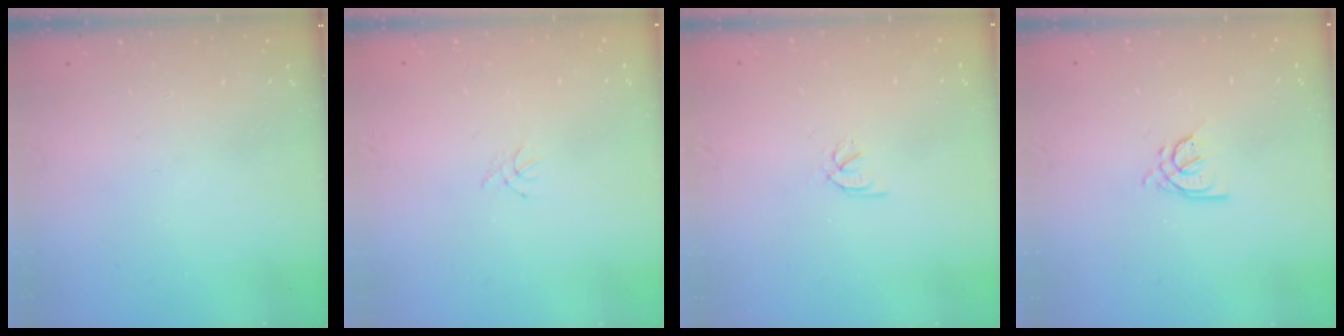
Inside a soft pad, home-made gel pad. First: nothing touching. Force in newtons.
{"total": 0.5, "press": 0.4, "slide": 0.3}
{"total": 2.1, "press": 2.1, "slide": 0.1}
{"total": 4.5, "press": 4.5, "slide": 0.7}